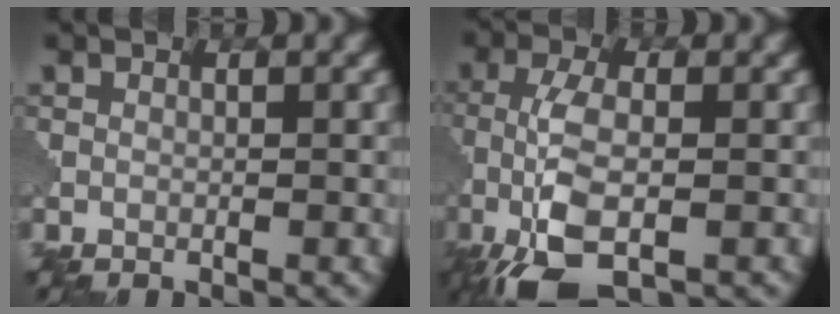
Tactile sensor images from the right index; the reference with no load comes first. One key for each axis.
{"total": 6.7, "fx": -3.2, "fy": 2.3, "fz": 5.5, "tx": -0.124, "ty": -0.004, "tz": -0.069}